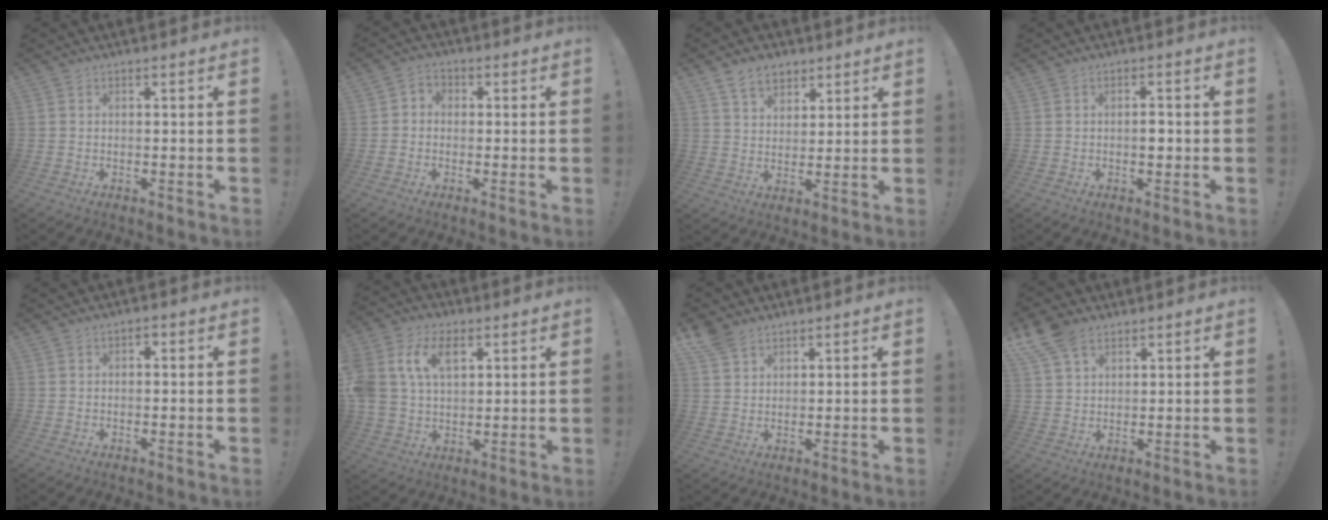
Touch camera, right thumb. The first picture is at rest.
{"total": 3.0, "force": [-1.1, 2.4, 1.5], "torque": [-0.030, 0.014, -0.019]}
{"total": 8.4, "force": [5.4, 5.5, 3.4], "torque": [-0.061, -0.020, 0.106]}
{"total": 2.6, "force": [-0.5, 1.4, 2.1], "torque": [-0.021, 0.001, -0.013]}
{"total": 1.0, "force": [-0.5, 0.7, 0.5], "torque": [-0.014, 0.006, -0.009]}
{"total": 13.5, "force": [5.3, 9.3, 8.2], "torque": [-0.171, -0.007, 0.102]}
{"total": 5.1, "force": [4.1, 2.5, 1.9], "torque": [-0.036, -0.020, 0.079]}
{"total": 8.1, "force": [5.5, 4.3, 4.1], "torque": [-0.080, -0.019, 0.109]}